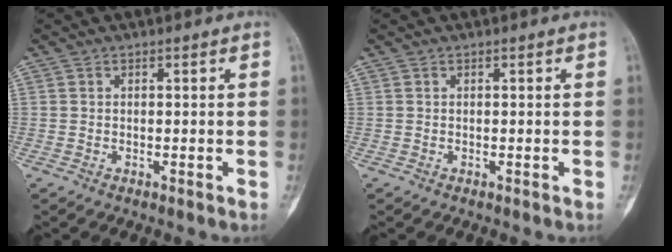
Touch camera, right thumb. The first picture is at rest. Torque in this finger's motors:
{"motor_torque": [0.00, 0.00, 0.03, -0.03, 0.01]}